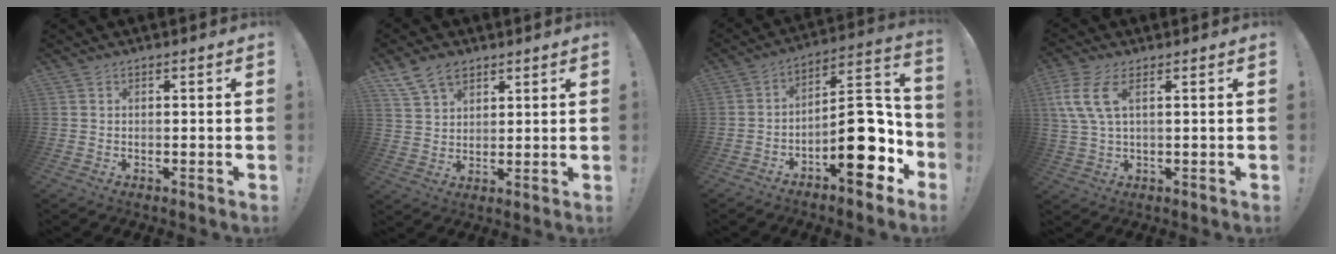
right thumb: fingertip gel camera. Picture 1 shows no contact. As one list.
[{"total": 9.0, "force": [6.0, 5.7, 3.4], "torque": [-0.055, -0.027, 0.119]}, {"total": 18.2, "force": [-6.6, 7.3, 15.3], "torque": [-0.198, 0.042, -0.098]}, {"total": 8.7, "force": [3.2, 3.5, 7.3], "torque": [-0.149, -0.004, 0.064]}]